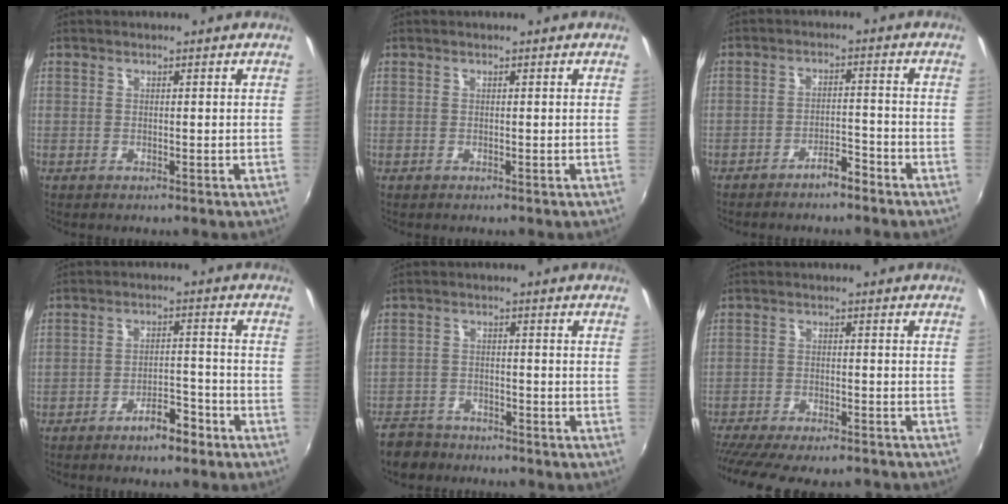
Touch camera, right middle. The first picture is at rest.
{"total": 0.0}
{"total": 3.7, "force": [-3.1, 0.6, 1.8], "torque": [-0.042, 0.007, -0.048]}
{"total": 5.5, "force": [-4.0, 1.7, 3.2], "torque": [-0.060, 0.009, -0.055]}
{"total": 7.8, "force": [-6.4, 3.9, 1.9], "torque": [-0.068, -0.002, -0.109]}
{"total": 16.7, "force": [-14.2, 3.7, 8.0], "torque": [-0.166, -0.041, -0.213]}